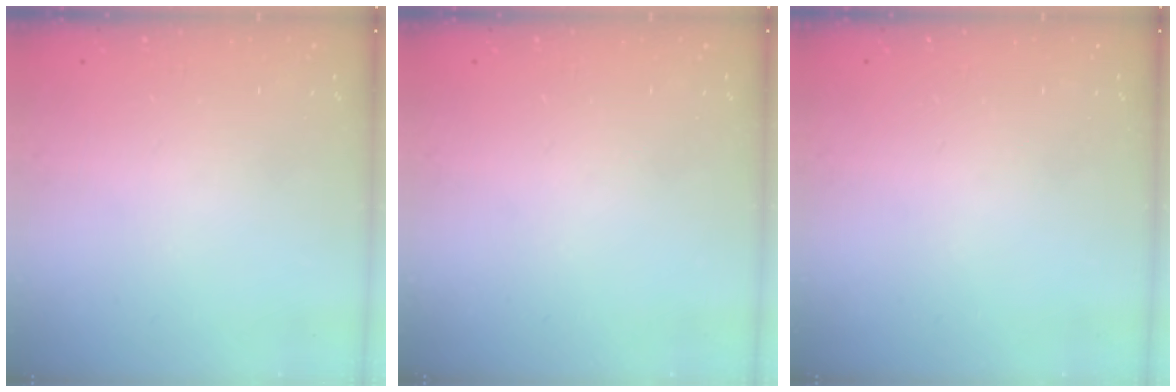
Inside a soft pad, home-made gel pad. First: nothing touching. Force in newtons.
{"total": 0.0}
{"total": 0.0}